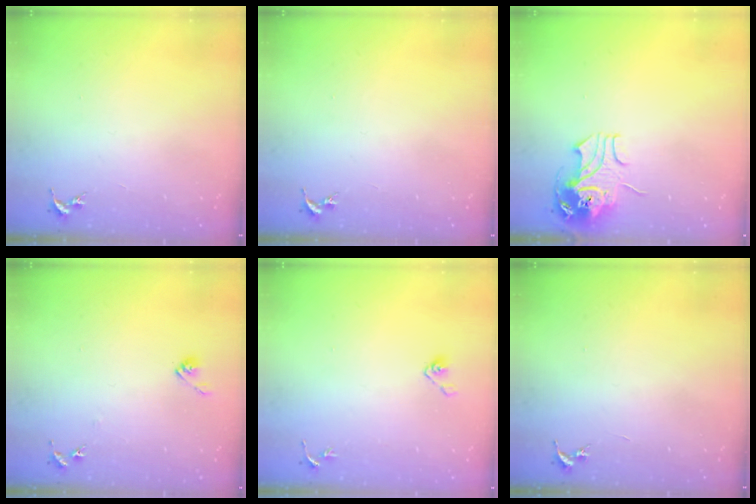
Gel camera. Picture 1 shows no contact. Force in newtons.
{"total": 0.0}
{"total": 11.0, "press": 10.9, "slide": 1.5}
{"total": 6.2, "press": 6.2, "slide": 0.5}
{"total": 5.0, "press": 4.4, "slide": 2.3}
{"total": 0.0}